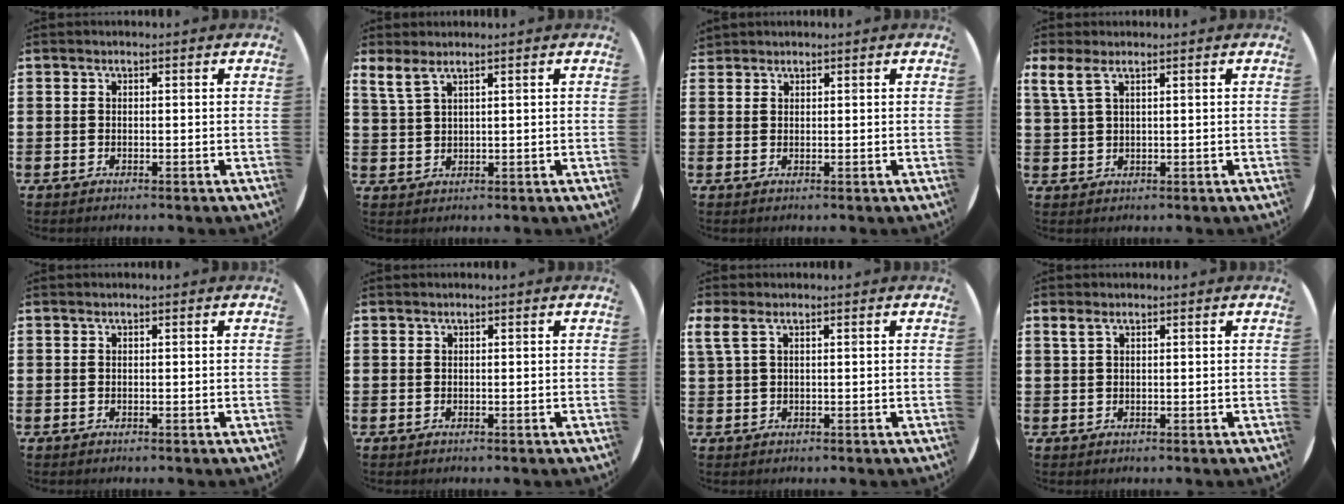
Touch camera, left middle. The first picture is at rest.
{"total": 2.5, "force": [1.9, 0.4, 1.5], "torque": [-0.034, 0.001, 0.036]}
{"total": 0.9, "force": [0.8, 0.2, -0.2], "torque": [0.002, 0.001, 0.017]}
{"total": 2.5, "force": [1.7, 0.5, 1.8], "torque": [-0.041, 0.003, 0.030]}
{"total": 0.0}
{"total": 0.0}
{"total": 1.5, "force": [0.8, 0.3, 1.2], "torque": [-0.027, 0.003, 0.015]}
{"total": 1.0, "force": [0.6, 0.3, 0.7], "torque": [-0.017, 0.002, 0.011]}